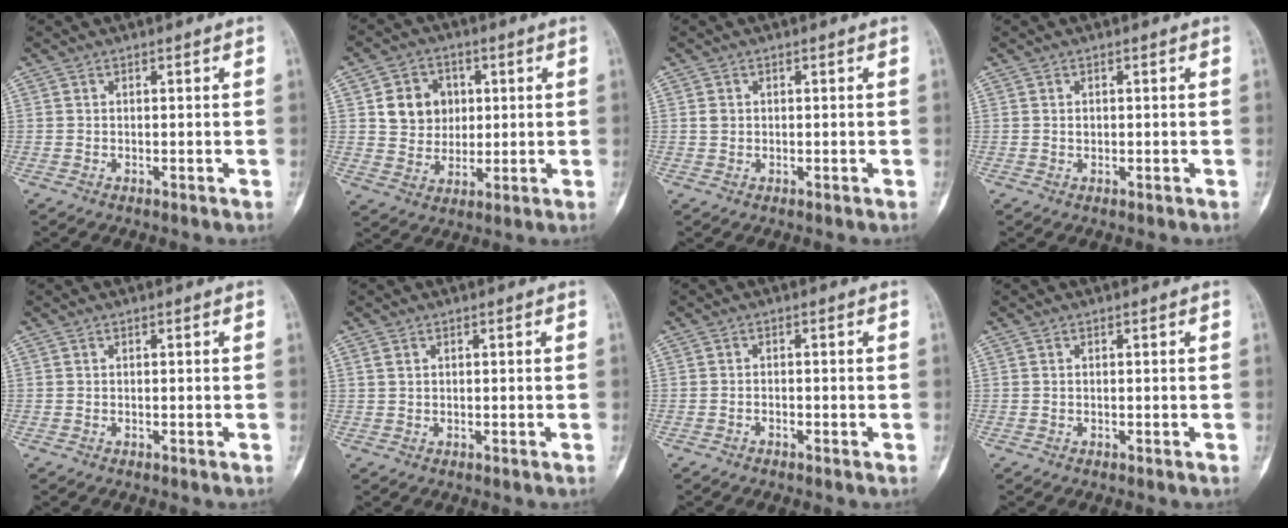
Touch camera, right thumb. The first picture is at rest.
{"total": 9.3, "force": [2.1, 8.1, 4.1], "torque": [-0.025, -0.005, 0.040]}
{"total": 1.3, "force": [0.2, 1.1, 0.6], "torque": [-0.010, 0.001, 0.005]}
{"total": 0.7, "force": [0.1, 0.6, 0.4], "torque": [-0.002, 0.002, 0.001]}
{"total": 0.0}
{"total": 1.1, "force": [0.6, 0.7, 0.6], "torque": [-0.014, 0.005, 0.014]}
{"total": 0.7, "force": [-0.6, 0.3, 0.2], "torque": [-0.001, 0.004, -0.013]}
{"total": 0.0}